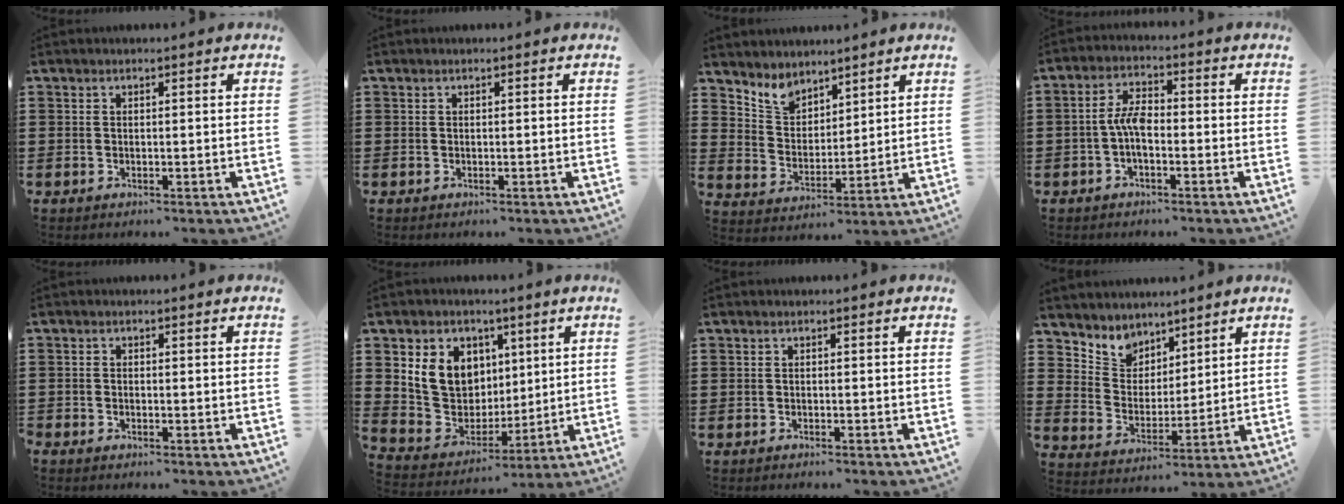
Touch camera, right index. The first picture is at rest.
{"total": 0.0}
{"total": 5.0, "force": [4.3, 2.4, 0.4], "torque": [-0.030, -0.011, 0.080]}
{"total": 4.7, "force": [-1.0, 2.0, 4.1], "torque": [-0.096, -0.001, -0.024]}
{"total": 0.7, "force": [-0.6, 0.3, 0.2], "torque": [-0.004, -0.002, -0.012]}
{"total": 9.5, "force": [3.2, 8.4, 3.3], "torque": [-0.104, -0.006, 0.062]}
{"total": 0.5, "force": [-0.5, -0.1, 0.1], "torque": [-0.002, -0.002, -0.011]}
{"total": 4.8, "force": [4.3, 2.1, 0.7], "torque": [-0.033, -0.009, 0.080]}